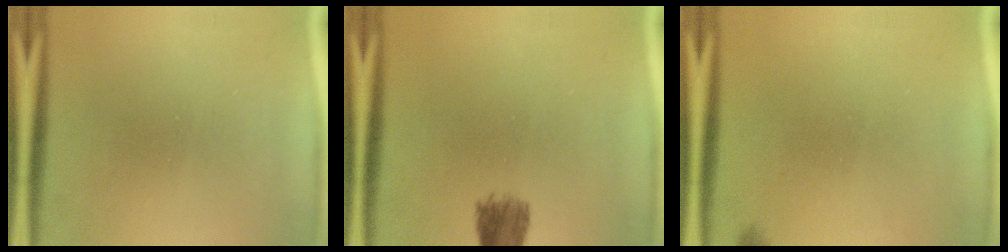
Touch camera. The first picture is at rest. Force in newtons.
{"total": 3.9}
{"total": 0.6}